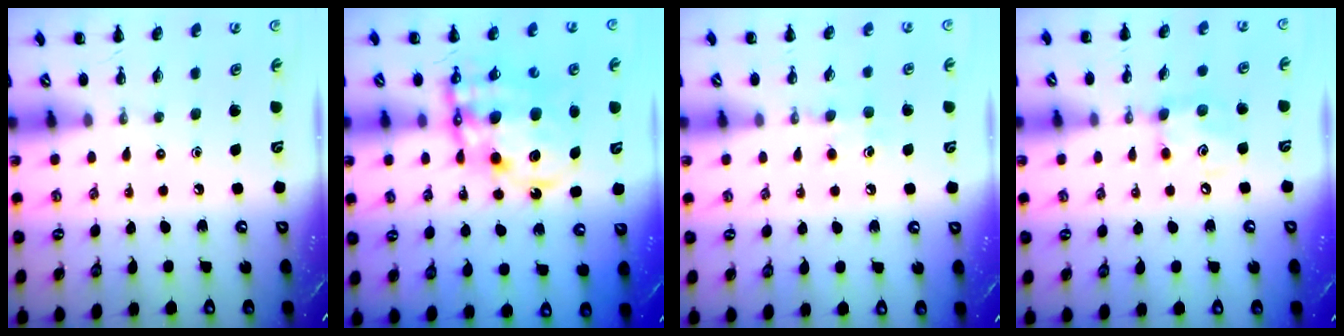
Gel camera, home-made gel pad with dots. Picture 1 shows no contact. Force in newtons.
{"total": 14.6, "press": 14.2, "slide": 3.6}
{"total": 5.9, "press": 5.7, "slide": 1.6}
{"total": 7.6, "press": 7.5, "slide": 1.1}